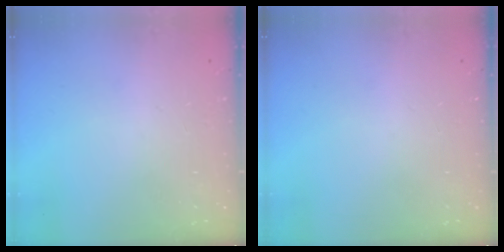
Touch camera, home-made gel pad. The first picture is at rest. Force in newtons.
{"total": 0.0}